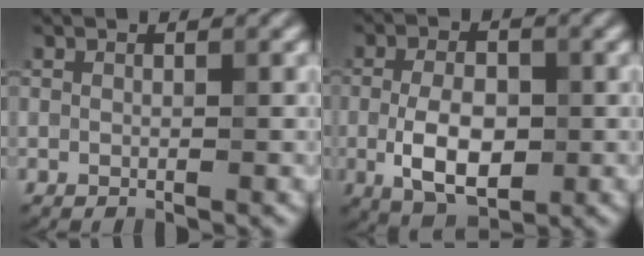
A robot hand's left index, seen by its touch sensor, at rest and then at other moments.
{"total": 5.8, "force": [-0.8, 3.2, 4.8], "torque": [-0.091, -0.006, -0.015]}